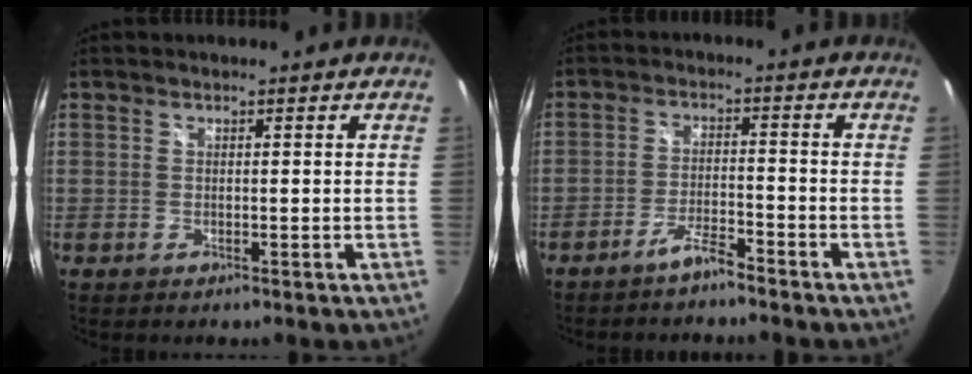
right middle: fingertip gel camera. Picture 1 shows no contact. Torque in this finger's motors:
{"motor_torque": [0.63, -0.56, 0.15, 0.05]}